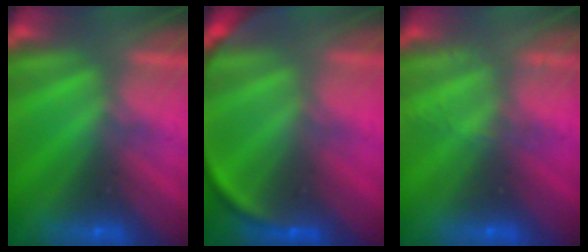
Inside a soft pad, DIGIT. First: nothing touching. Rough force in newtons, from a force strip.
{"total": 3.7}
{"total": 2.1}